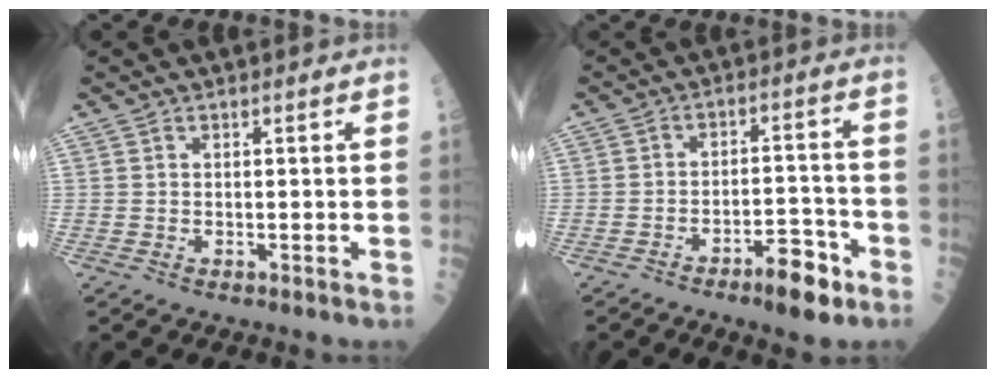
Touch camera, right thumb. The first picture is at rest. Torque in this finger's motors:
{"motor_torque": [2.87, 2.14, 0.84, -0.38, 0.04]}